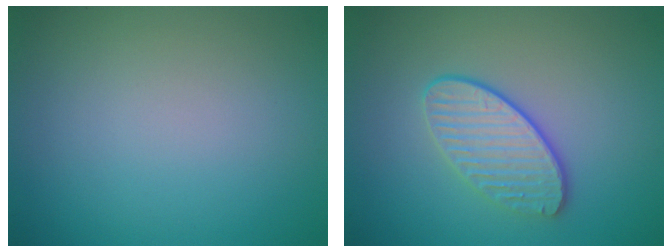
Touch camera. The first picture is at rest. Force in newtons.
{"total": 3.5, "press": 3.2, "slide": 1.4}